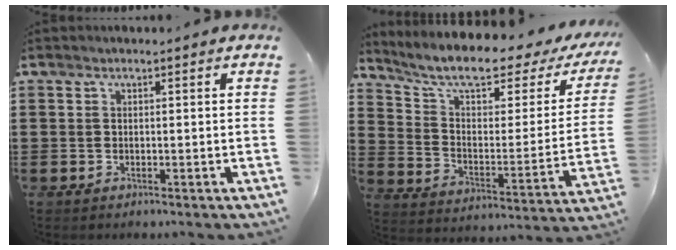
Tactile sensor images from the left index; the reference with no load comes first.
{"total": 8.9, "force": [6.8, 2.0, 5.3], "torque": [-0.125, -0.042, 0.113]}